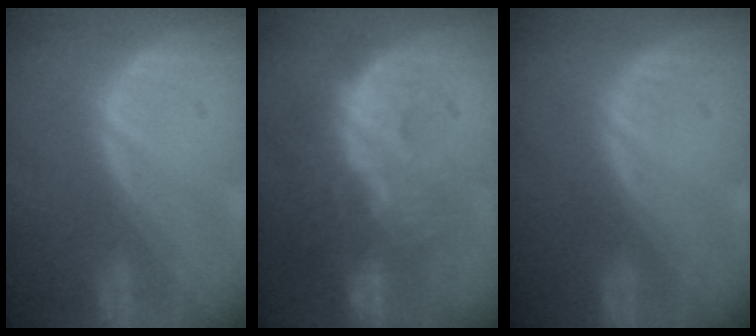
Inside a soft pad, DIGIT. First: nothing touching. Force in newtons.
{"total": 9.7, "press": 9.4, "slide": 2.5}
{"total": 0.0}